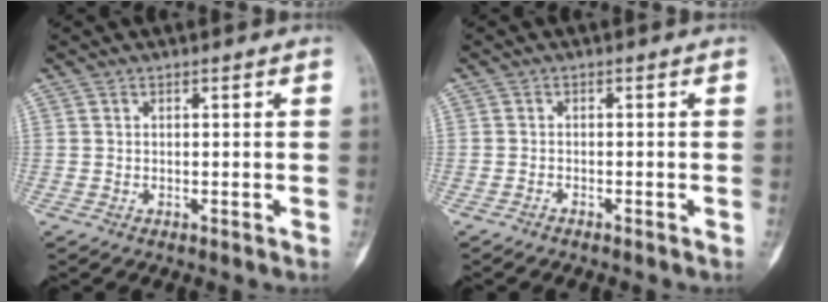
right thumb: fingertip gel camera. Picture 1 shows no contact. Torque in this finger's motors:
{"motor_torque": [-0.10, -0.01, -0.04, 0.06, -0.06]}